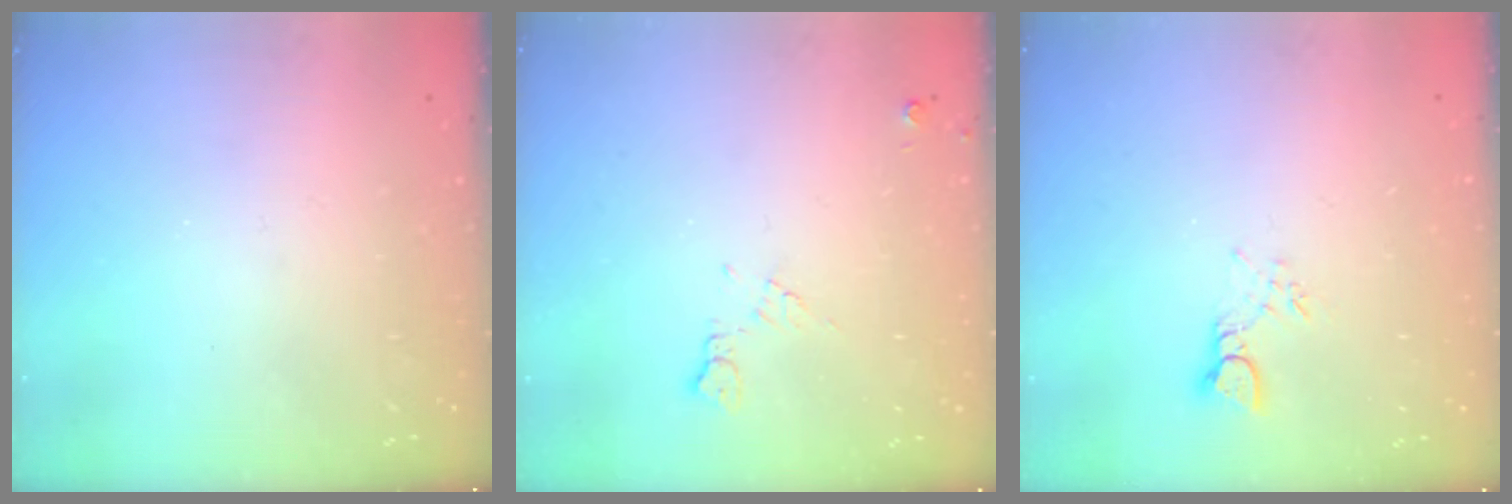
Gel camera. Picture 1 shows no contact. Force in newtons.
{"total": 6.9, "press": 6.8, "slide": 1.0}
{"total": 3.3, "press": 3.3, "slide": 0.2}